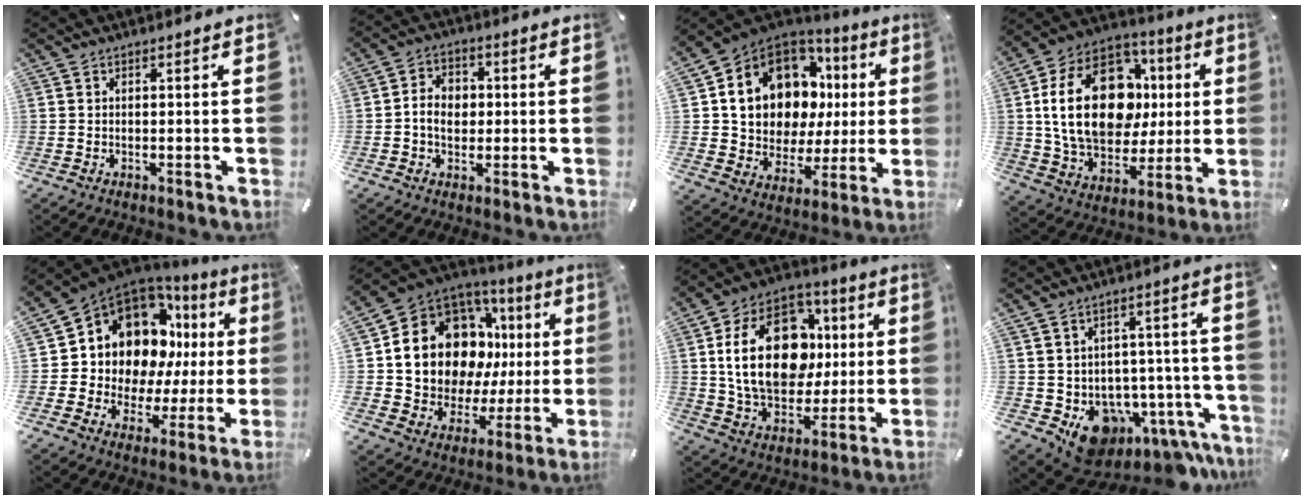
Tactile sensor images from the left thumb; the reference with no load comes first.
{"total": 6.4, "force": [-0.5, 5.2, 3.6], "torque": [-0.072, 0.011, -0.012]}
{"total": 15.1, "force": [5.8, 11.5, 7.9], "torque": [-0.136, -0.053, 0.117]}
{"total": 25.9, "force": [3.4, 17.8, 18.5], "torque": [-0.351, 0.007, 0.066]}
{"total": 13.2, "force": [6.3, 9.9, 6.0], "torque": [-0.106, -0.079, 0.122]}
{"total": 16.9, "force": [5.9, 13.0, 9.1], "torque": [-0.171, -0.058, 0.122]}
{"total": 24.5, "force": [3.1, 16.9, 17.4], "torque": [-0.316, 0.005, 0.058]}
{"total": 11.9, "force": [-6.3, 8.0, 6.1], "torque": [-0.071, 0.012, -0.101]}